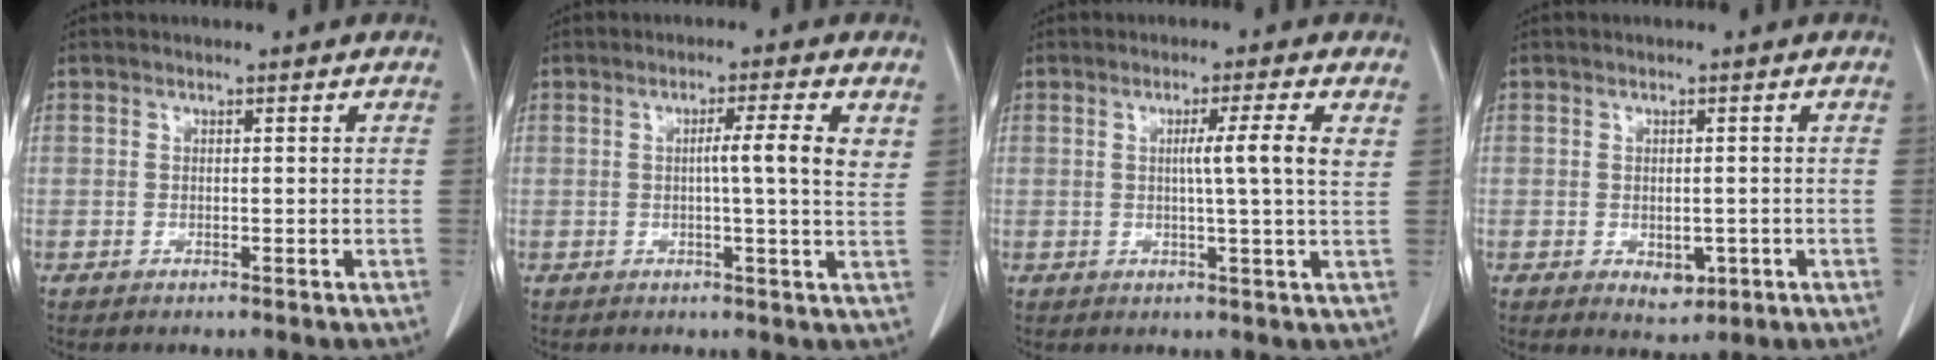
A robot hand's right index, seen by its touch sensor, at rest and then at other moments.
{"total": 5.5, "force": [1.4, -0.3, 5.3], "torque": [-0.075, 0.003, 0.015]}
{"total": 5.3, "force": [1.3, -0.9, 5.0], "torque": [-0.077, -0.002, 0.016]}
{"total": 3.2, "force": [-1.0, 2.0, 2.3], "torque": [-0.029, -0.002, -0.002]}